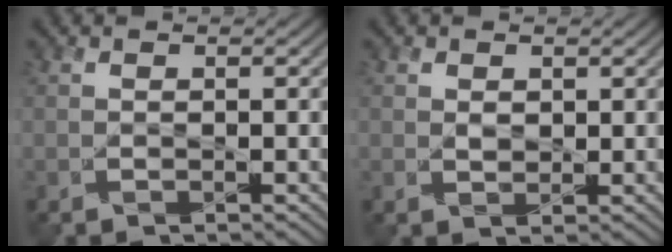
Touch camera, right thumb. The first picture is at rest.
{"total": 1.2, "force": [0.6, 0.9, 0.6], "torque": [-0.017, -0.003, 0.013]}